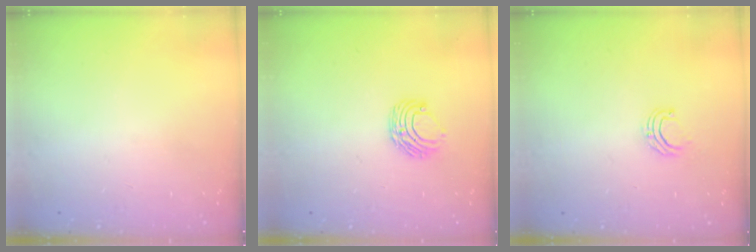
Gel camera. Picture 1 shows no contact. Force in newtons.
{"total": 7.1, "press": 7.0, "slide": 0.7}
{"total": 4.8, "press": 4.8, "slide": 0.3}